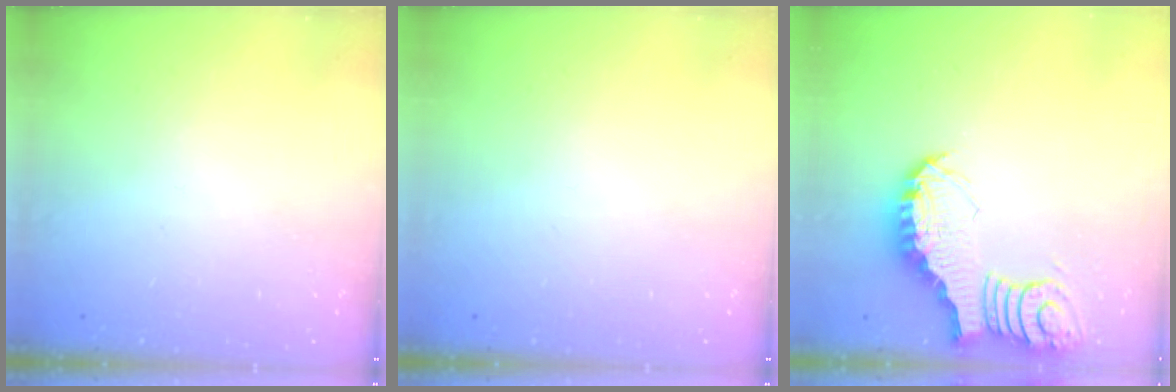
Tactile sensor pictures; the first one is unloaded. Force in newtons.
{"total": 0.0}
{"total": 3.8, "press": 3.8, "slide": 0.4}